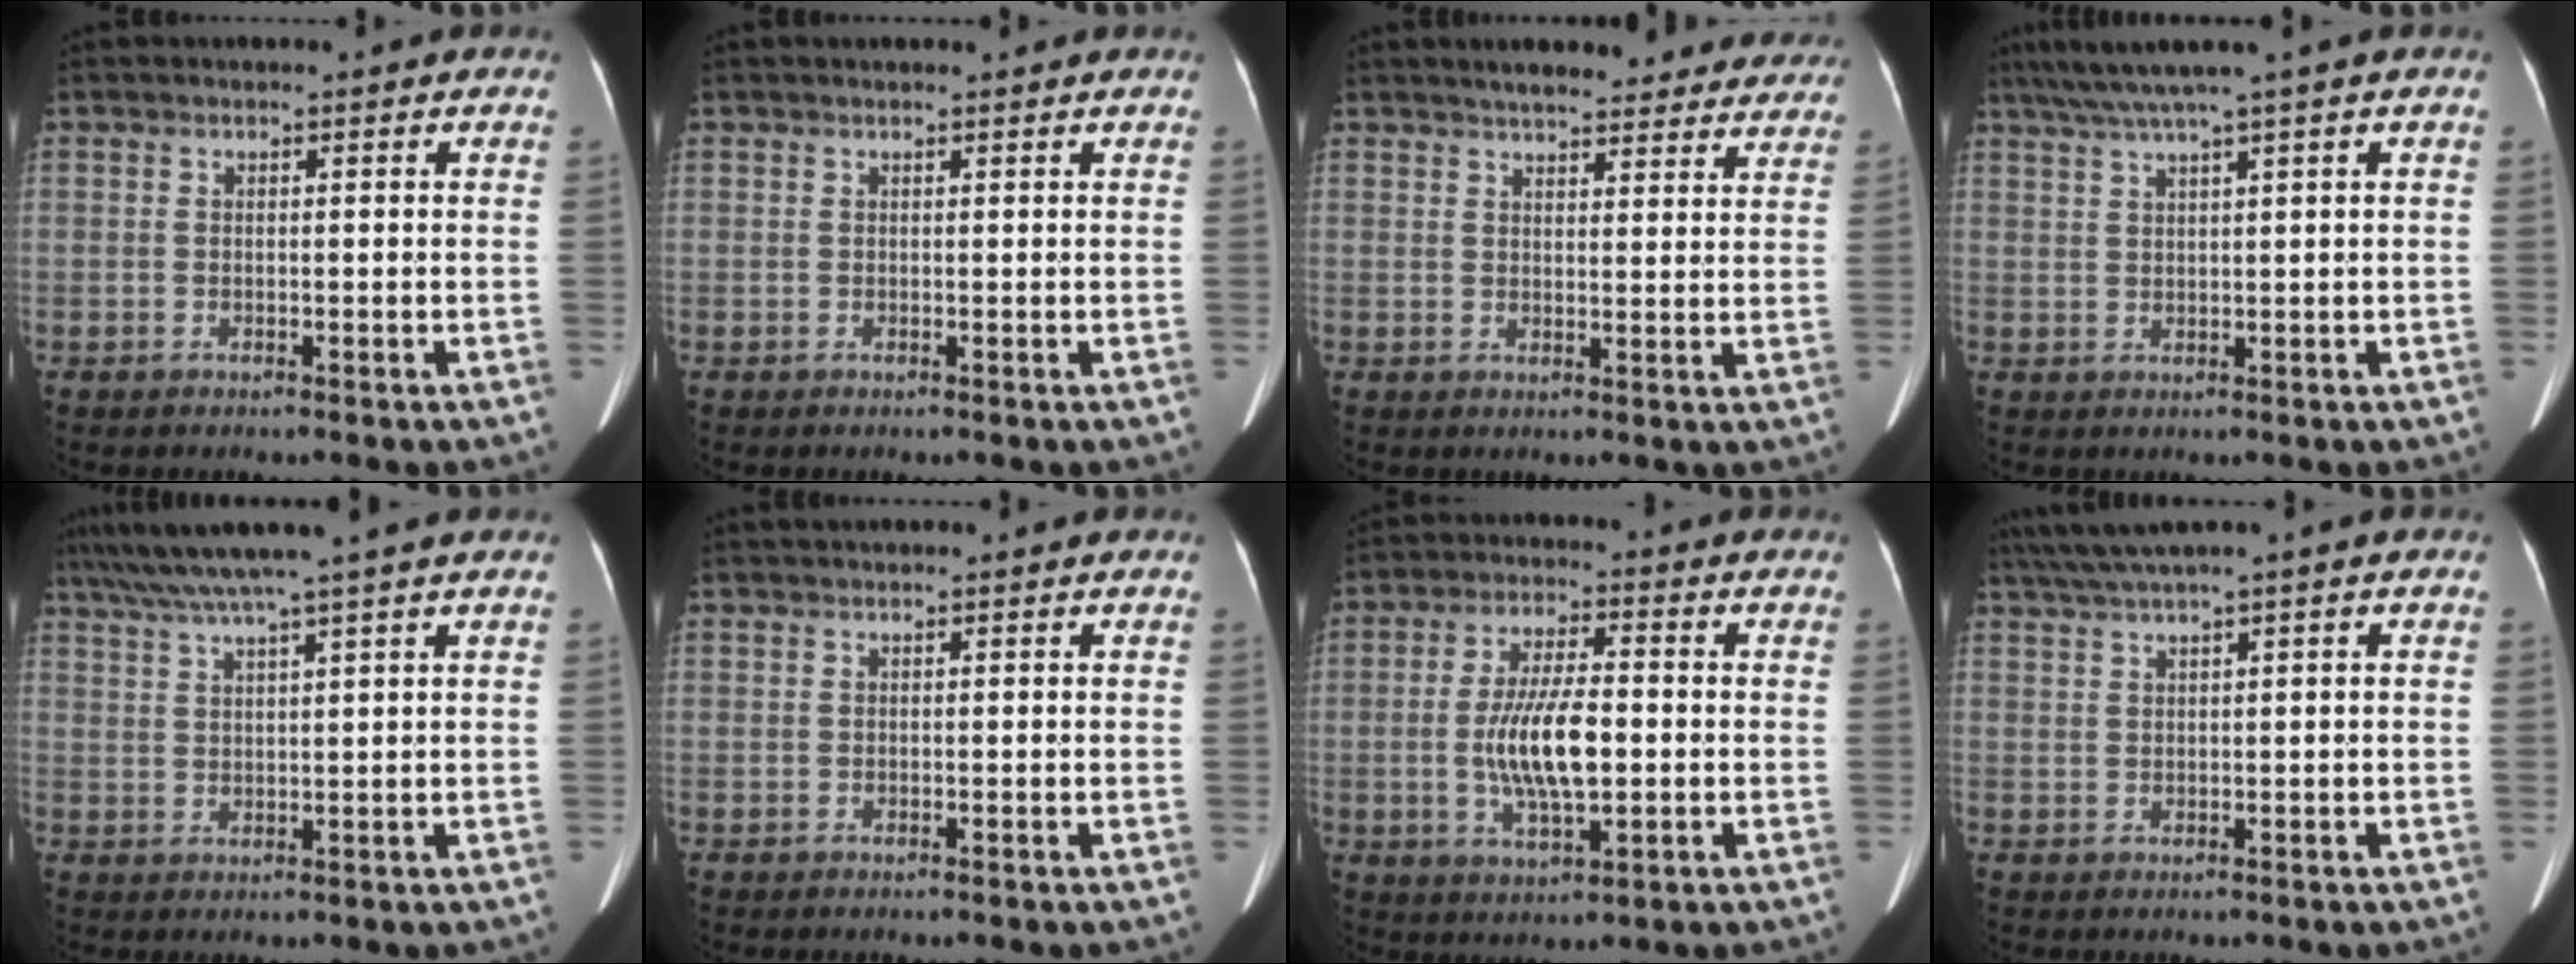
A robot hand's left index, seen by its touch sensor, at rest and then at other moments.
{"total": 1.7, "force": [1.6, 0.0, 0.6], "torque": [-0.010, 0.012, 0.022]}
{"total": 18.1, "force": [16.3, 4.6, 6.6], "torque": [-0.072, 0.010, 0.192]}
{"total": 5.7, "force": [4.2, -1.3, 3.7], "torque": [-0.071, 0.022, 0.079]}
{"total": 7.8, "force": [6.3, -1.8, 4.3], "torque": [-0.075, 0.023, 0.105]}
{"total": 1.2, "force": [1.0, 0.1, 0.6], "torque": [-0.008, 0.025, 0.020]}
{"total": 9.9, "force": [-1.1, 2.7, 9.5], "torque": [-0.190, -0.002, -0.016]}
{"total": 4.4, "force": [2.9, -0.7, 3.2], "torque": [-0.074, 0.021, 0.061]}